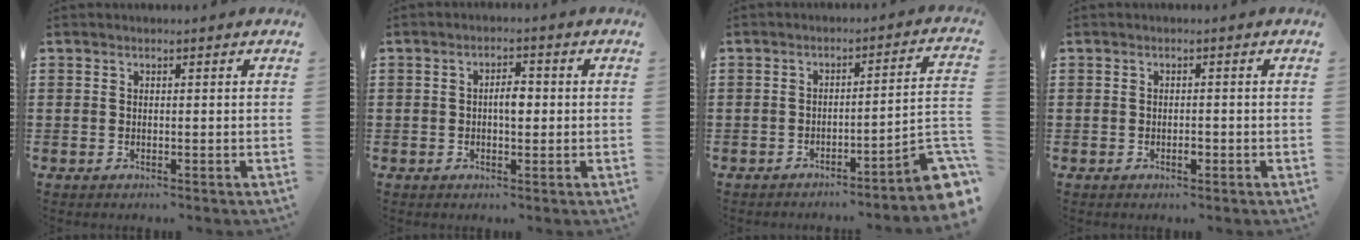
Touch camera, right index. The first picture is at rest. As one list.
[{"total": 3.0, "force": [-0.1, 1.2, 2.7], "torque": [-0.044, 0.002, -0.006]}, {"total": 4.6, "force": [-3.0, -0.2, 3.5], "torque": [-0.053, -0.028, -0.061]}, {"total": 1.4, "force": [-0.6, 0.6, 1.1], "torque": [-0.022, -0.003, -0.011]}]